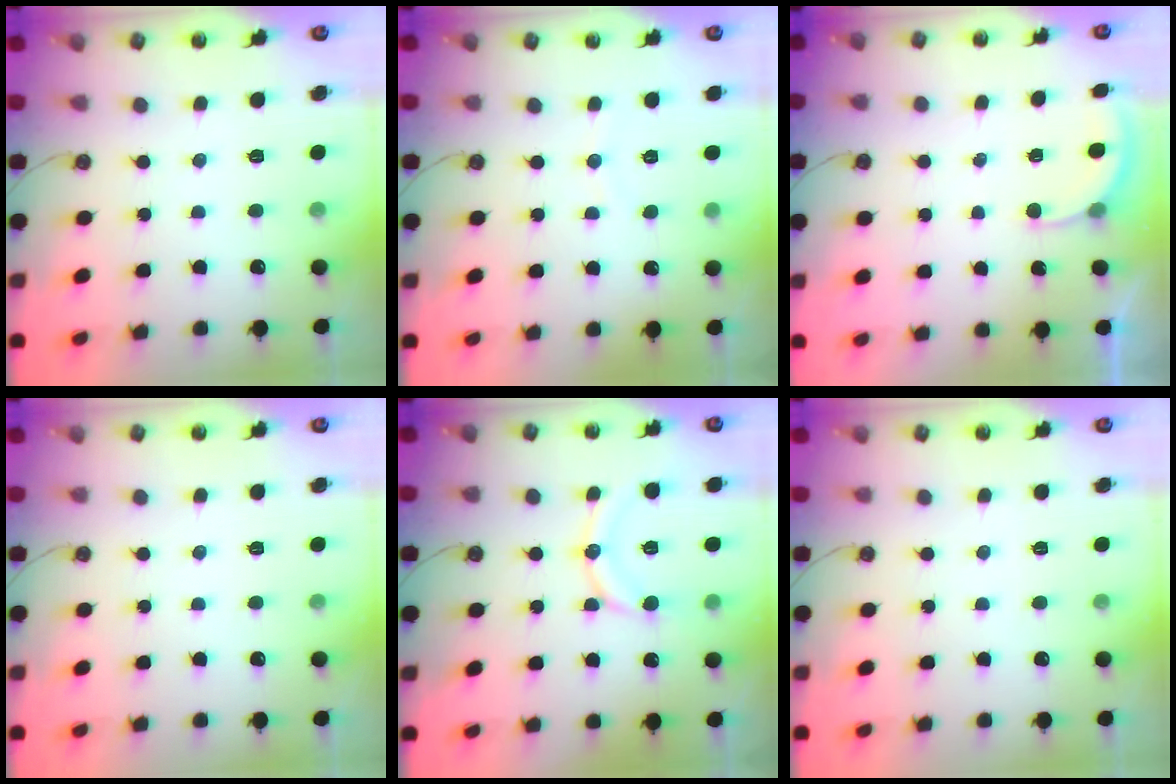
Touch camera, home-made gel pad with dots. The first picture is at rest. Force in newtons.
{"total": 2.6, "press": 2.6, "slide": 0.3}
{"total": 2.9, "press": 2.9, "slide": 0.3}
{"total": 0.0}
{"total": 12.0, "press": 11.7, "slide": 2.6}
{"total": 0.0}